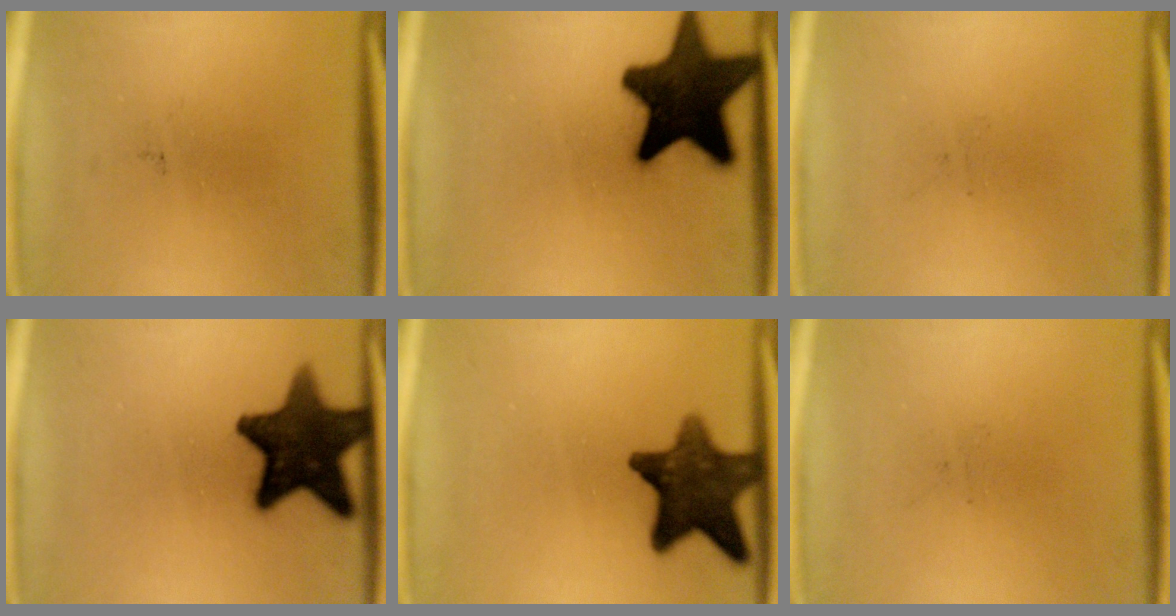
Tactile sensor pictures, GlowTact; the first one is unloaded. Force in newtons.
{"total": 17.9}
{"total": 0.0}
{"total": 14.6}
{"total": 12.2}
{"total": 0.0}